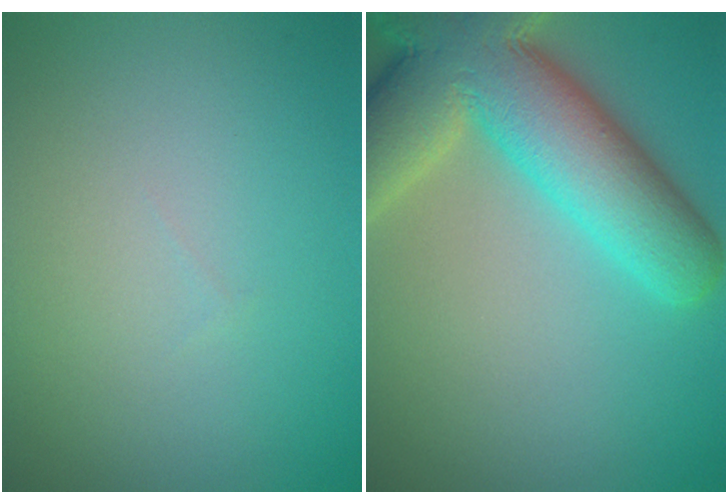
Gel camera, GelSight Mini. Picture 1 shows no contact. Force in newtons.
{"total": 12.0, "press": 12.0, "slide": 0.9}